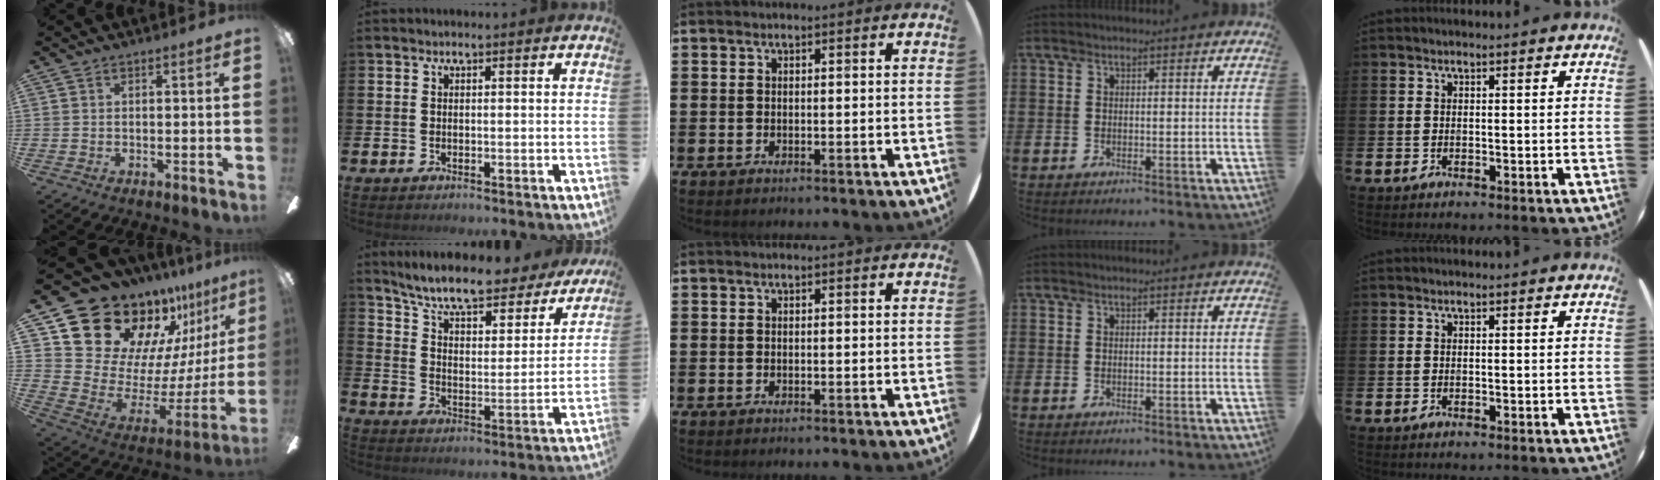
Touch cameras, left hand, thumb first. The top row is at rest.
{"thumb": {"total": 22.8, "force": [18.8, 10.8, 7.1], "torque": [-0.130, -0.145, 0.363]}, "index": {"total": 8.1, "force": [7.4, 1.5, 3.0], "torque": [-0.083, -0.052, 0.122]}}